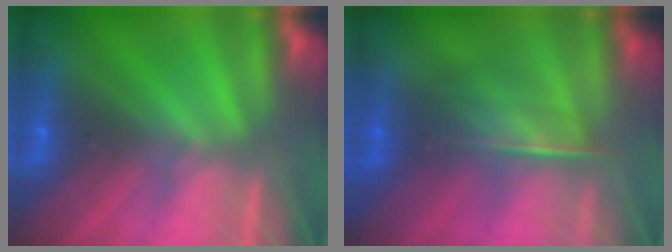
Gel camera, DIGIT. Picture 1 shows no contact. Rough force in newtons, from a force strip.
{"total": 2.1}